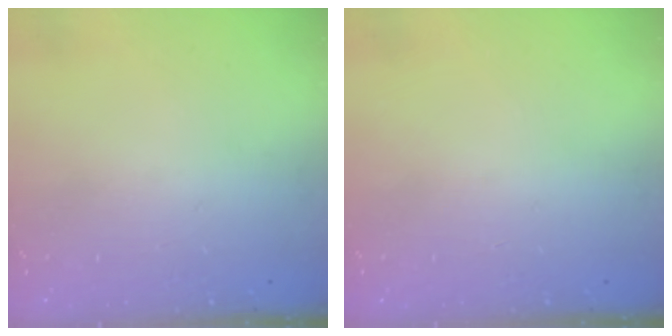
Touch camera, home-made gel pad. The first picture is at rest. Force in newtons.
{"total": 0.0}